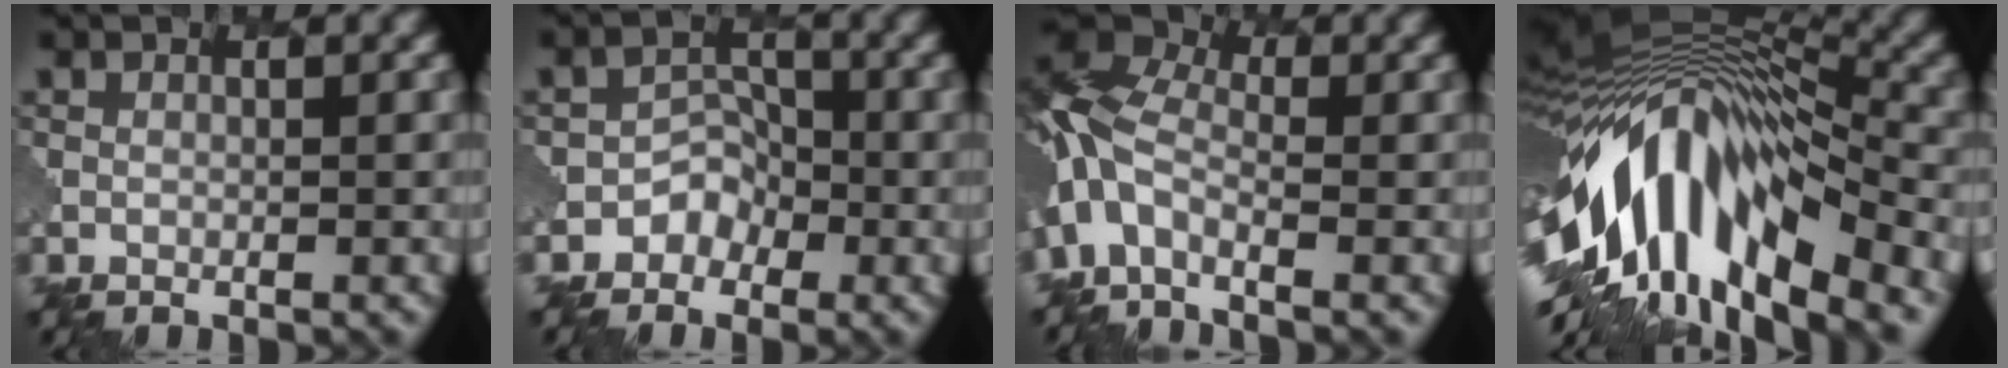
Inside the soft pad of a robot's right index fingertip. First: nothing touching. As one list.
[{"total": 2.2, "force": [-1.2, 1.7, 0.5], "torque": [0.005, 0.010, -0.026]}, {"total": 6.7, "force": [-2.2, 3.9, 5.0], "torque": [-0.112, 0.001, -0.063]}, {"total": 14.0, "force": [-4.2, 6.3, 11.8], "torque": [-0.210, 0.028, -0.073]}]